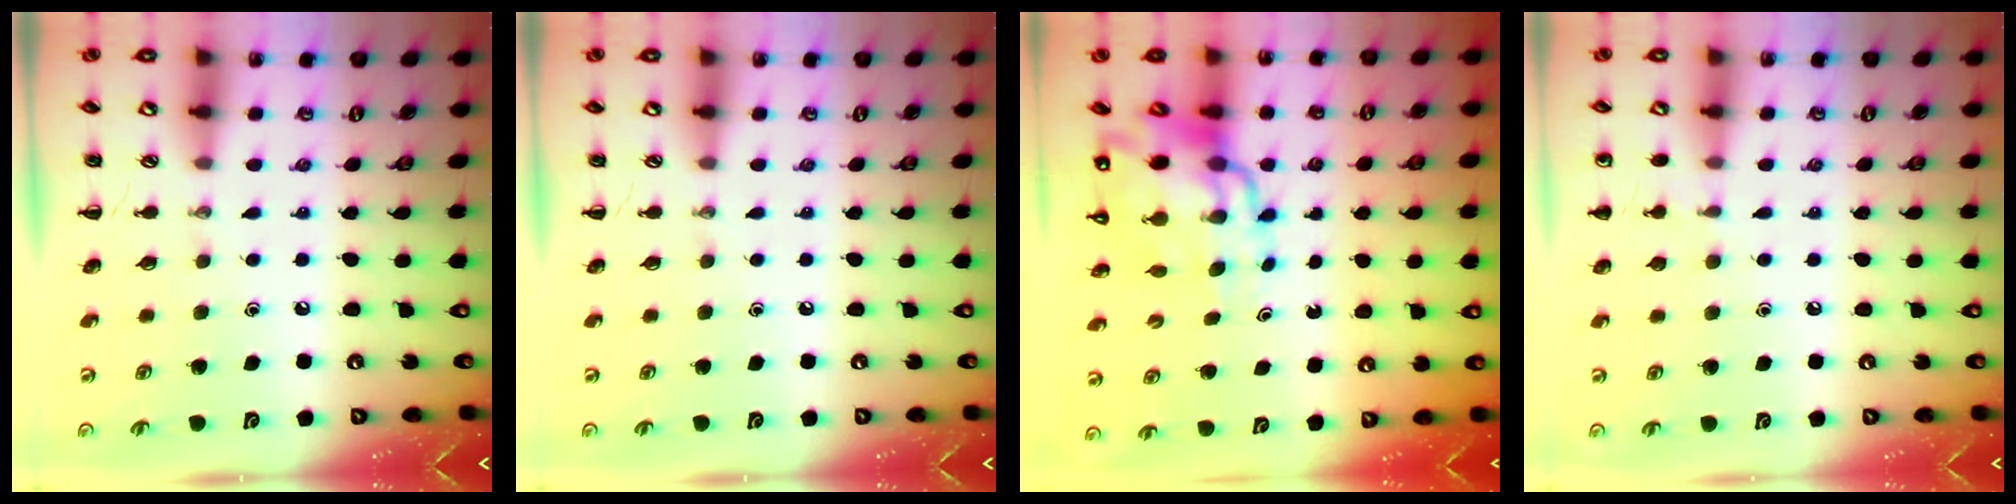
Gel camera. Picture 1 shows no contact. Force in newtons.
{"total": 0.0}
{"total": 16.1, "press": 15.4, "slide": 4.6}
{"total": 5.4, "press": 5.2, "slide": 1.5}